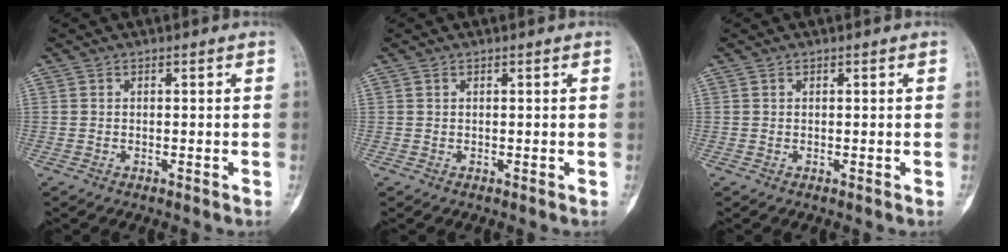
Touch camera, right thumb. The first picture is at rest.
{"total": 0.0}
{"total": 0.0}